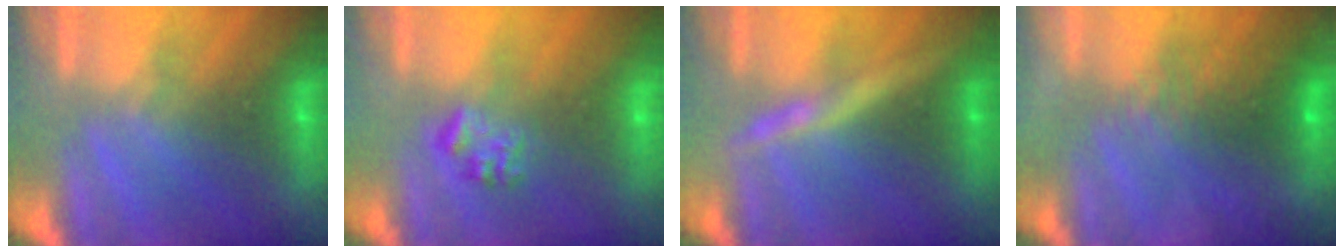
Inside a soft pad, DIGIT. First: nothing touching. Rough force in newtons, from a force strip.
{"total": 2.3}
{"total": 3.4}
{"total": 8.8}